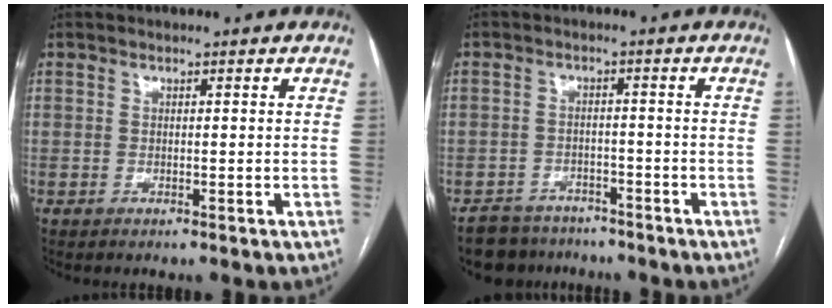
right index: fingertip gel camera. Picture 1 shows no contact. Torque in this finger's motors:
{"motor_torque": [-0.37, -0.22, -1.05, -0.21]}